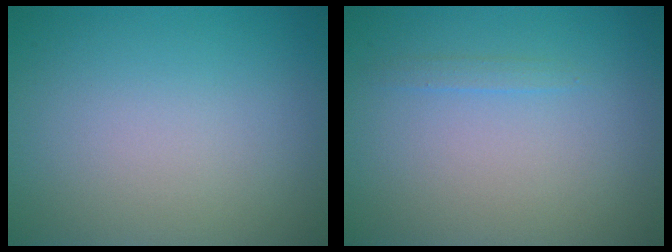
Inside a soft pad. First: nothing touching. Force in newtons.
{"total": 0.7, "press": 0.7, "slide": 0.1}